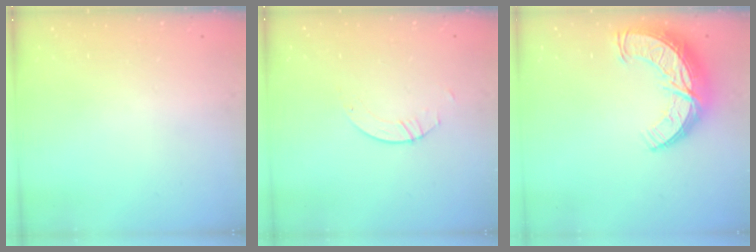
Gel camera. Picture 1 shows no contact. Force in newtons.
{"total": 2.1, "press": 2.1, "slide": 0.1}
{"total": 13.4, "press": 13.4, "slide": 1.0}